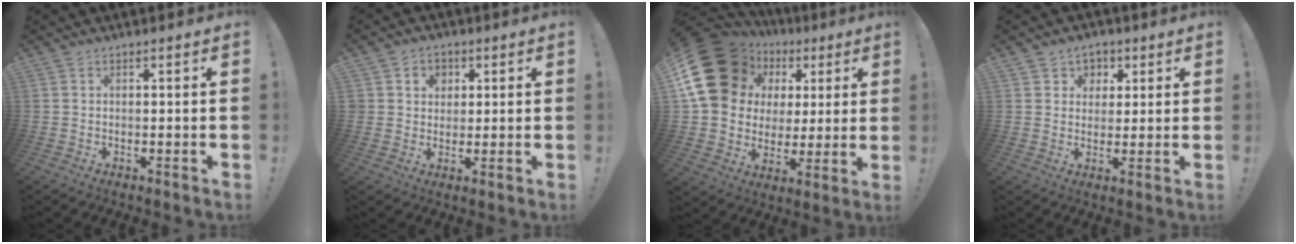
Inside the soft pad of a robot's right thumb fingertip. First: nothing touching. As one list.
[{"total": 5.1, "force": [1.6, 4.8, 0.7], "torque": [-0.014, -0.007, 0.031]}, {"total": 11.0, "force": [4.4, 9.5, 3.2], "torque": [-0.050, -0.021, 0.095]}, {"total": 5.4, "force": [1.8, 5.1, 0.6], "torque": [-0.001, -0.013, 0.034]}]